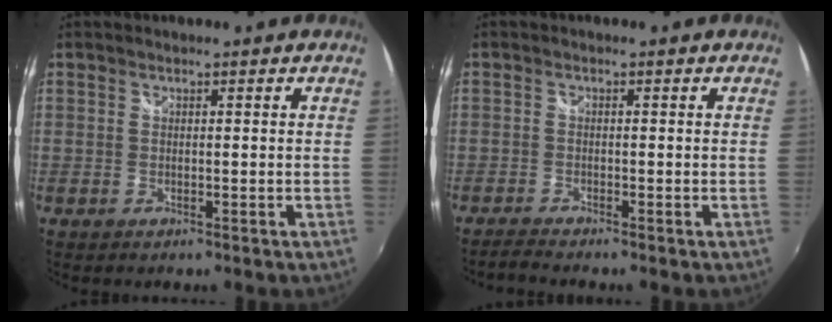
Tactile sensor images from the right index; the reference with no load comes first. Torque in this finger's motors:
{"motor_torque": [-0.01, -0.09, -0.04, 0.00]}